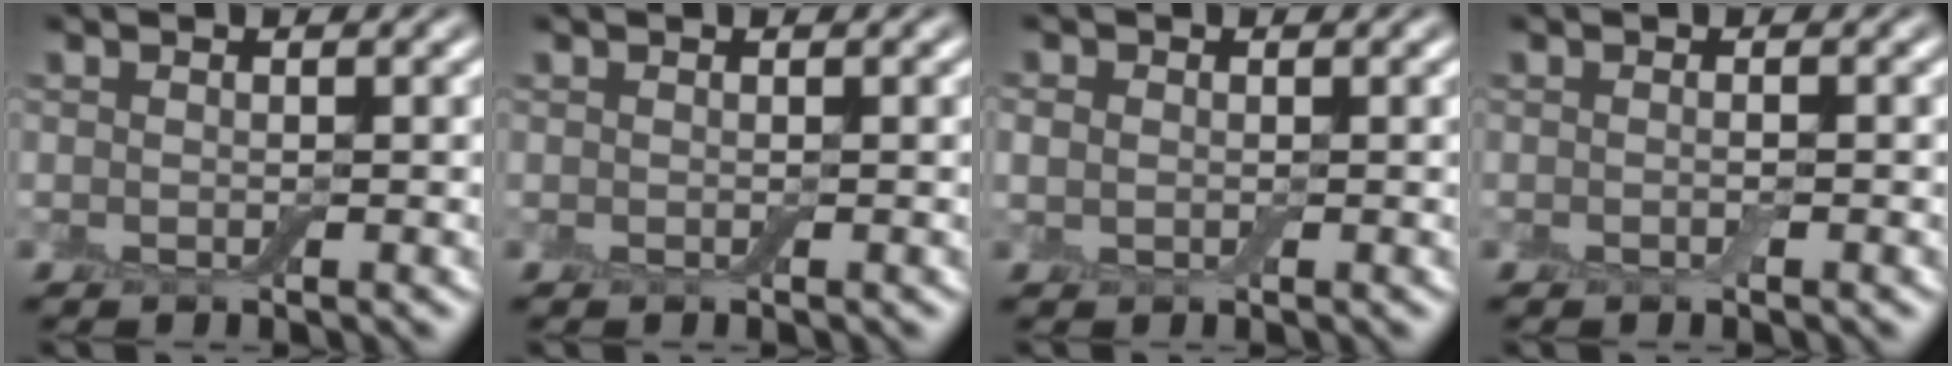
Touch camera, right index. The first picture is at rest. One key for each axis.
{"total": 0.0}
{"total": 1.2, "fx": 0.1, "fy": 1.0, "fz": 0.6, "tx": -0.011, "ty": 0.002, "tz": -0.002}
{"total": 0.6, "fx": -0.3, "fy": 0.0, "fz": 0.5, "tx": -0.011, "ty": -0.002, "tz": -0.005}